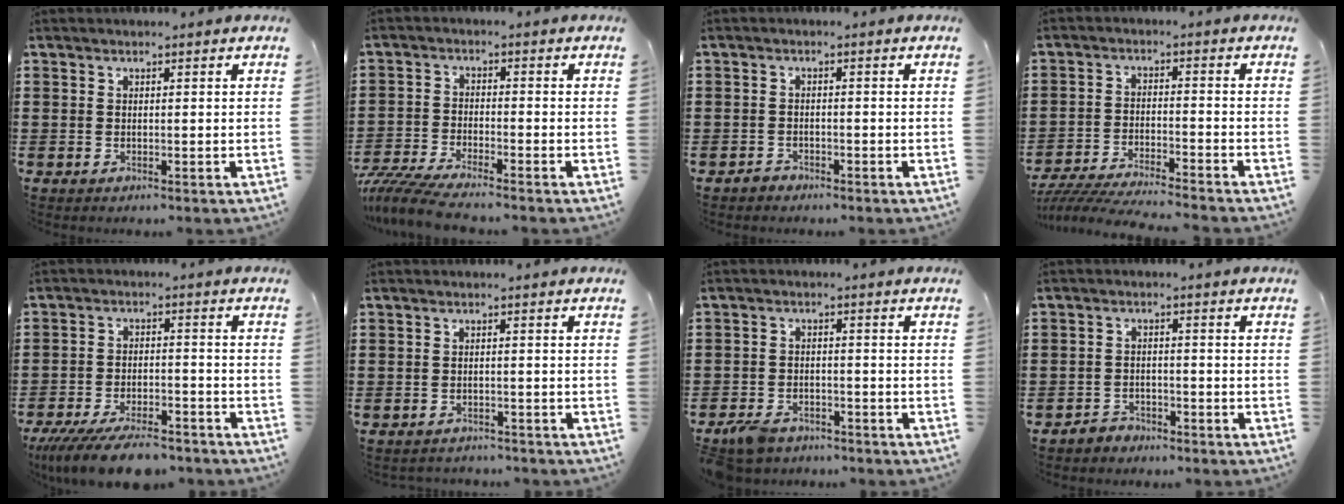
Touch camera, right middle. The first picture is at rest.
{"total": 5.3, "force": [-5.0, 0.0, 1.6], "torque": [-0.055, -0.017, -0.105]}
{"total": 1.4, "force": [-1.3, 0.6, 0.1], "torque": [-0.006, 0.001, -0.028]}
{"total": 5.2, "force": [-5.1, 0.0, 1.3], "torque": [-0.035, -0.009, -0.103]}
{"total": 7.9, "force": [-6.9, 1.5, 3.5], "torque": [-0.066, 0.007, -0.128]}
{"total": 1.4, "force": [-1.4, 0.1, -0.1], "torque": [-0.004, 0.000, -0.030]}
{"total": 4.0, "force": [-3.4, 1.5, 1.4], "torque": [-0.045, 0.000, -0.074]}
{"total": 2.5, "force": [-2.3, 0.8, -0.2], "torque": [-0.005, 0.000, -0.051]}